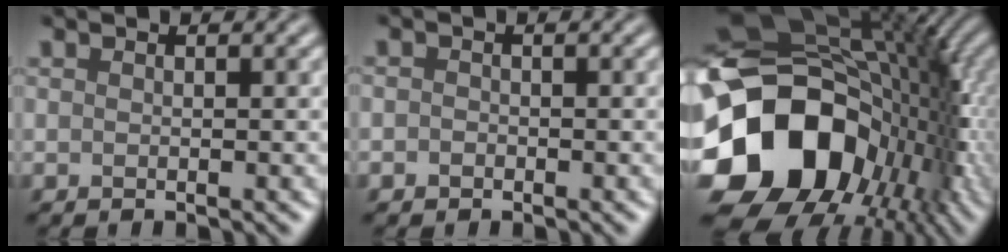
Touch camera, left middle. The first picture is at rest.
{"total": 0.8, "force": [-0.3, 0.7, 0.2], "torque": [0.008, 0.002, -0.011]}
{"total": 17.9, "force": [-3.8, 13.2, 11.5], "torque": [-0.222, -0.027, -0.054]}